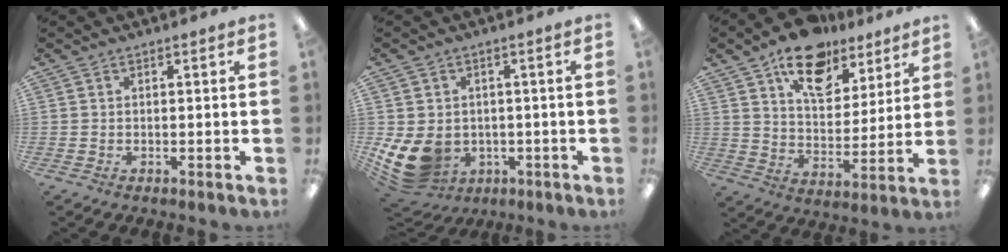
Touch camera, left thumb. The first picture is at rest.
{"total": 10.1, "force": [-2.6, 8.2, 5.4], "torque": [-0.119, 0.001, -0.039]}
{"total": 16.7, "force": [11.4, 9.2, 8.0], "torque": [-0.124, -0.059, 0.203]}